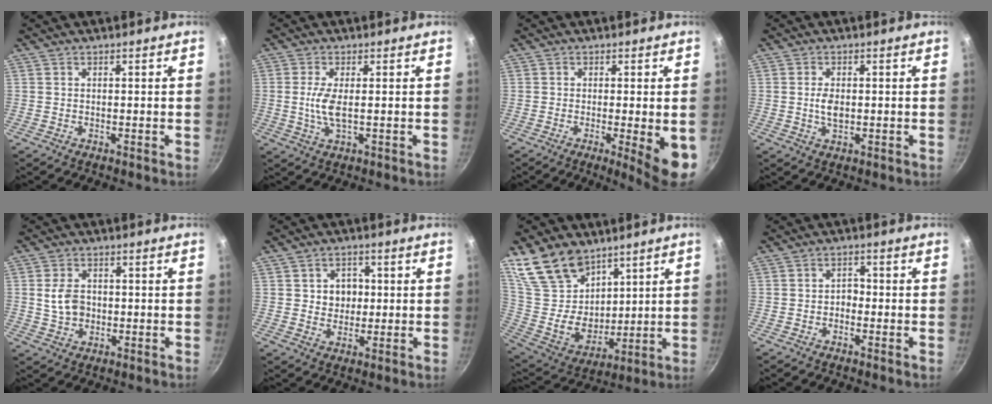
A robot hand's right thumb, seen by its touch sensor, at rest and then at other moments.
{"total": 4.7, "force": [0.1, 1.4, 4.5], "torque": [-0.106, -0.003, 0.001]}
{"total": 7.6, "force": [-1.5, 1.1, 7.4], "torque": [-0.091, -0.009, -0.015]}
{"total": 3.5, "force": [0.0, 2.0, 2.9], "torque": [-0.050, -0.001, 0.000]}
{"total": 5.7, "force": [0.1, 4.3, 3.7], "torque": [-0.056, 0.005, 0.001]}
{"total": 5.4, "force": [0.6, 4.7, 2.6], "torque": [-0.011, 0.001, 0.008]}
{"total": 18.6, "force": [11.7, 12.0, 8.1], "torque": [-0.114, -0.069, 0.238]}
{"total": 2.3, "force": [-0.9, 1.7, 1.3], "torque": [-0.007, 0.015, -0.018]}